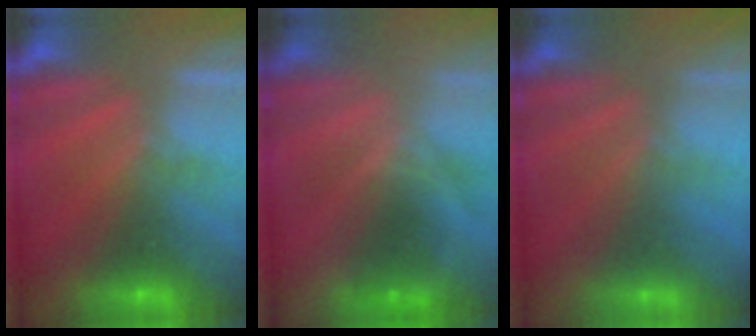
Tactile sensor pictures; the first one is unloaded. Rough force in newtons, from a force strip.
{"total": 2.1}
{"total": 2.6}